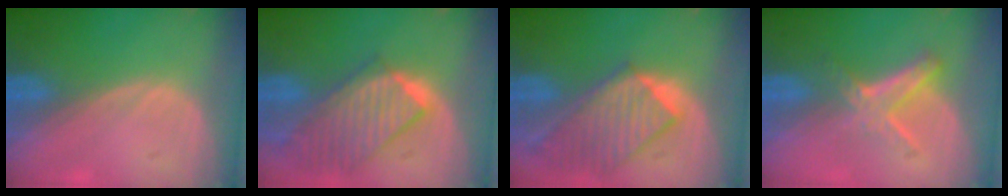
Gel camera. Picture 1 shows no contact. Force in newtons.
{"total": 9.8, "press": 8.6, "slide": 4.7}
{"total": 9.4, "press": 8.3, "slide": 4.6}
{"total": 5.8, "press": 5.2, "slide": 2.7}